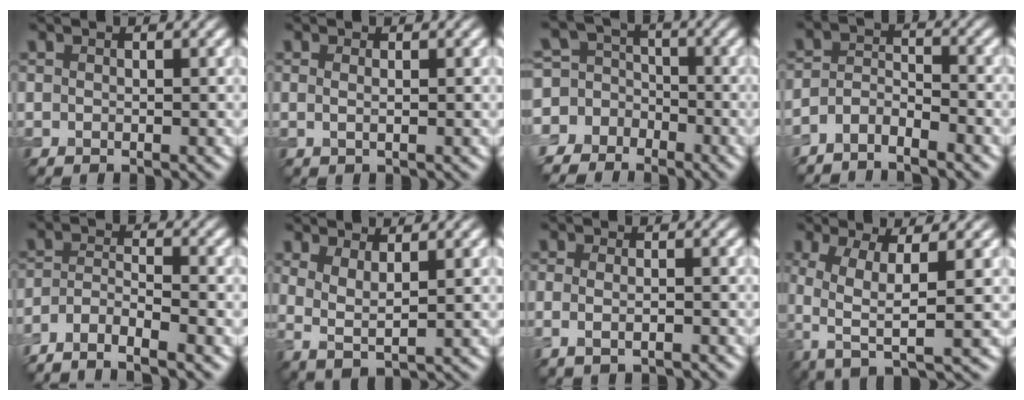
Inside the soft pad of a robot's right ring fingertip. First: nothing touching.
{"total": 0.8, "force": [0.1, 0.3, 0.8], "torque": [-0.015, -0.002, -0.002]}
{"total": 7.7, "force": [-3.7, 6.6, 1.0], "torque": [-0.029, 0.007, -0.079]}
{"total": 2.9, "force": [-2.6, 0.7, 1.0], "torque": [-0.025, 0.001, -0.058]}
{"total": 5.7, "force": [-4.4, 1.4, 3.2], "torque": [-0.058, -0.005, -0.085]}
{"total": 2.7, "force": [0.8, 0.8, 2.5], "torque": [-0.052, -0.008, 0.020]}
{"total": 1.9, "force": [-0.7, 0.7, 1.7], "torque": [-0.031, -0.004, -0.012]}
{"total": 5.9, "force": [-0.7, 1.9, 5.6], "torque": [-0.111, -0.006, -0.016]}